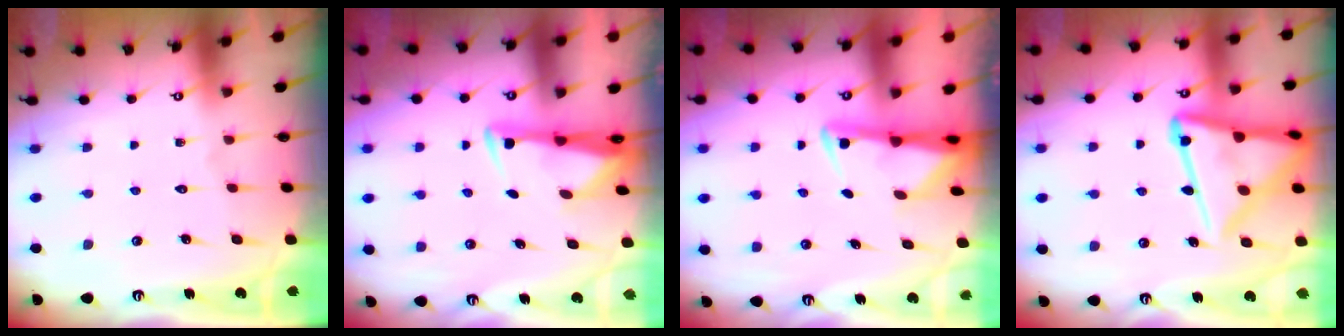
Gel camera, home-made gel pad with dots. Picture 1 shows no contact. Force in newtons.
{"total": 3.0, "press": 2.9, "slide": 0.9}
{"total": 2.9, "press": 2.8, "slide": 0.7}
{"total": 17.8, "press": 17.8, "slide": 1.6}